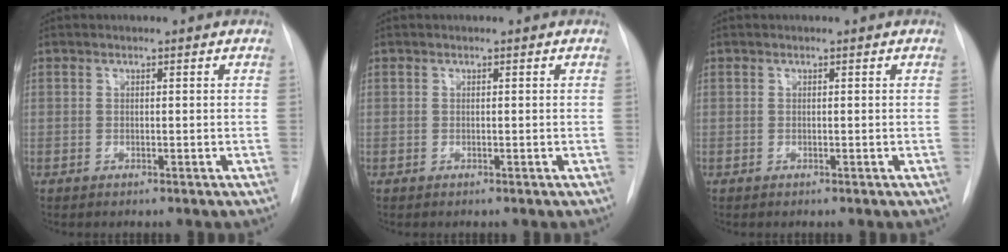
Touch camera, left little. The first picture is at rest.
{"total": 0.0}
{"total": 0.0}